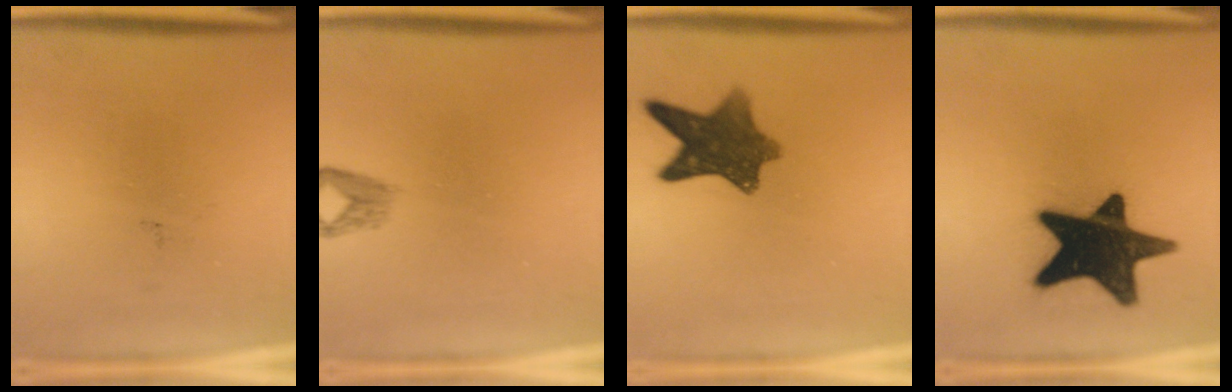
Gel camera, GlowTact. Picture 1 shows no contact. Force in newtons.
{"total": 1.4}
{"total": 9.3}
{"total": 18.8}